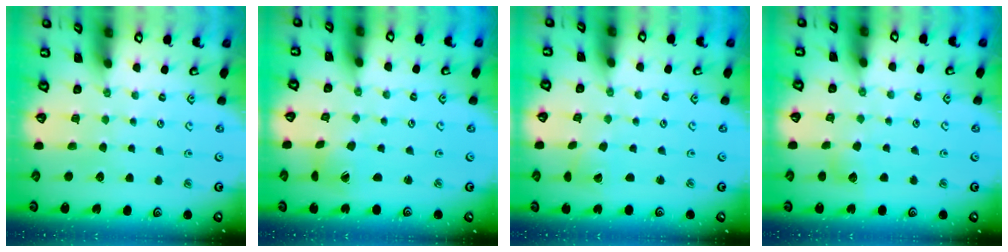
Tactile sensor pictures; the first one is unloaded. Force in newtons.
{"total": 2.2, "press": 2.2, "slide": 0.3}
{"total": 2.8, "press": 2.8, "slide": 0.1}
{"total": 4.8, "press": 4.8, "slide": 0.4}